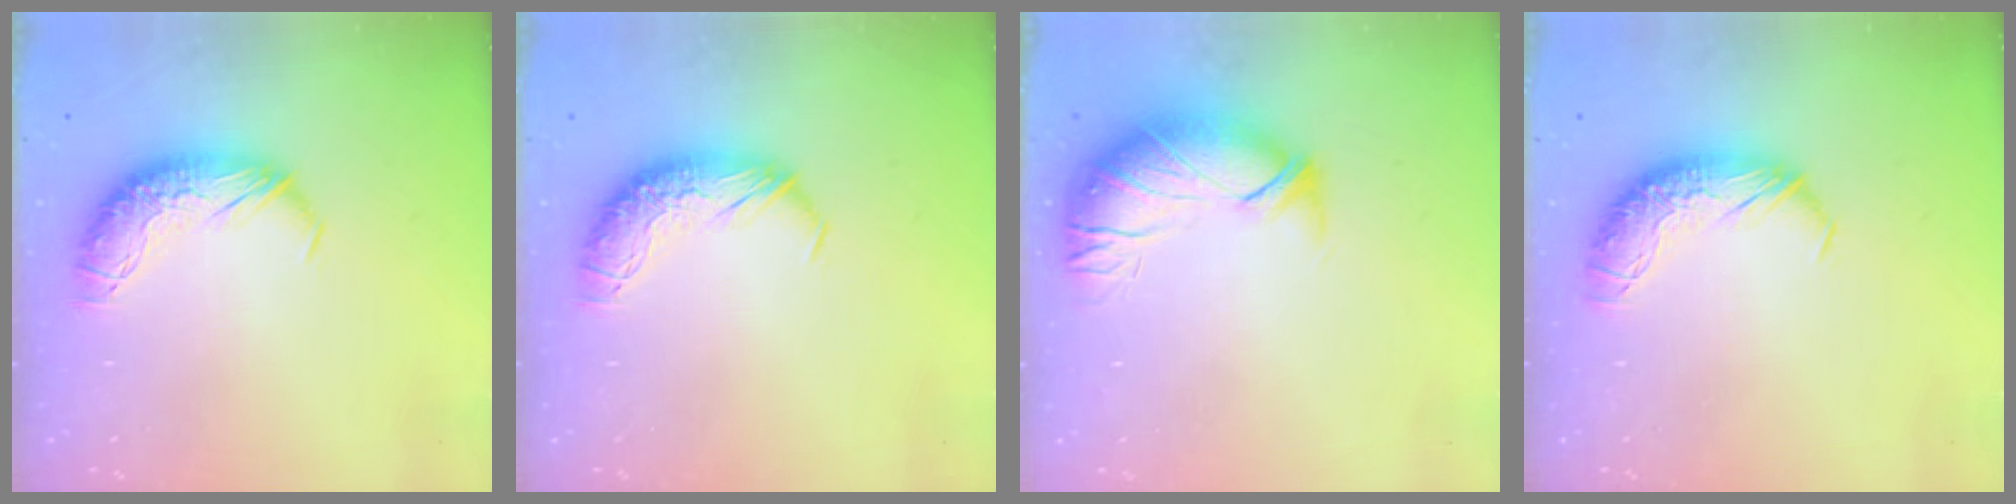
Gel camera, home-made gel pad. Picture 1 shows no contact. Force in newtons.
{"total": 0.0}
{"total": 2.8, "press": 1.2, "slide": 2.5}
{"total": 0.0}